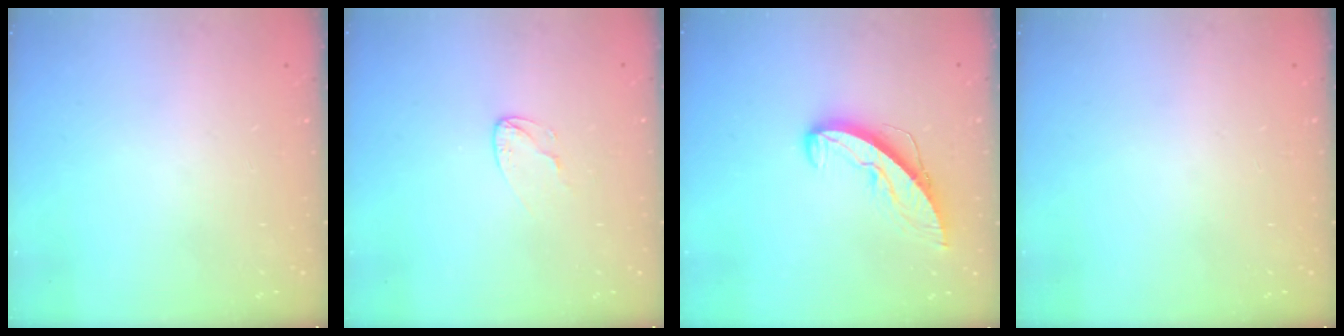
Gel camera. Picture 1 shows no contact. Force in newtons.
{"total": 5.2, "press": 5.2, "slide": 0.4}
{"total": 9.5, "press": 9.5, "slide": 0.9}
{"total": 0.0}